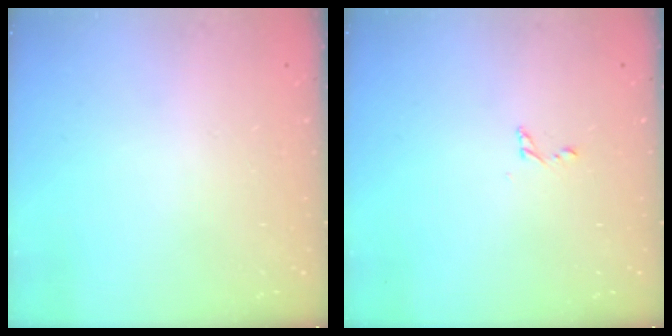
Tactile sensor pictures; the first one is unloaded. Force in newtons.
{"total": 2.5, "press": 2.5, "slide": 0.2}